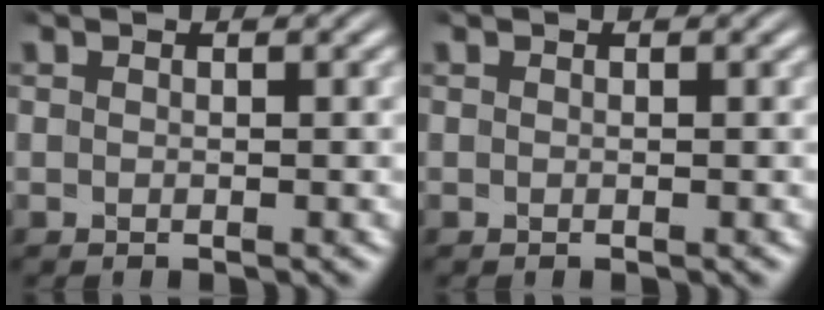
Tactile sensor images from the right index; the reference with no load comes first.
{"total": 0.0}